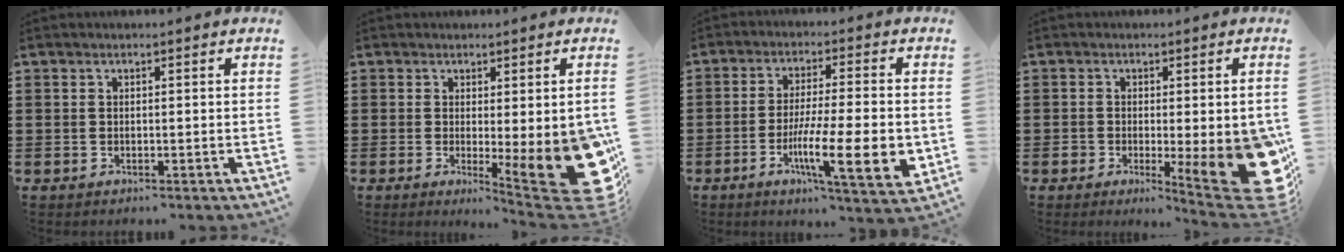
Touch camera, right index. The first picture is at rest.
{"total": 12.0, "force": [-2.3, 3.3, 11.3], "torque": [-0.146, -0.020, -0.028]}
{"total": 13.5, "force": [-3.6, 2.6, 12.8], "torque": [-0.210, -0.016, -0.061]}
{"total": 11.1, "force": [-3.1, 3.7, 10.0], "torque": [-0.144, -0.012, -0.043]}